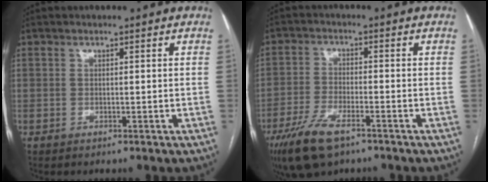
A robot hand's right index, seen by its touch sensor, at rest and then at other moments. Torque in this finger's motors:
{"motor_torque": [0.91, -0.77, 0.42, 0.14]}